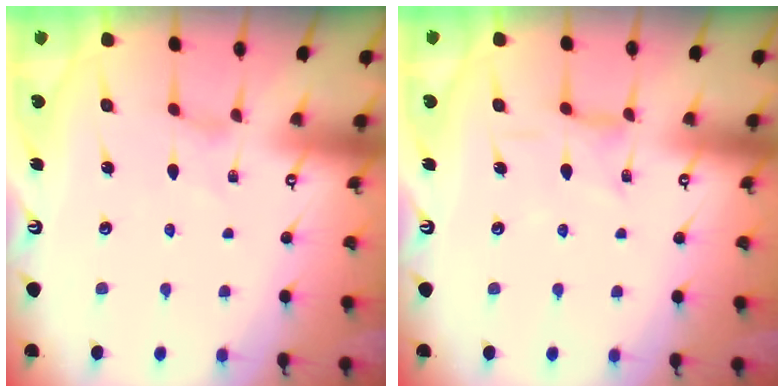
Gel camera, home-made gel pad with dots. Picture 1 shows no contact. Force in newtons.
{"total": 2.3, "press": 2.3, "slide": 0.5}